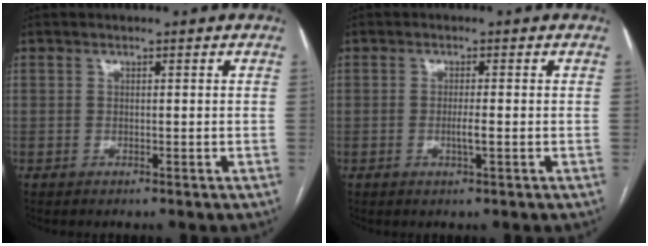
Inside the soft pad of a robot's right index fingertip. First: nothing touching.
{"total": 2.1, "force": [-0.5, 0.0, 2.0], "torque": [-0.038, -0.003, -0.008]}